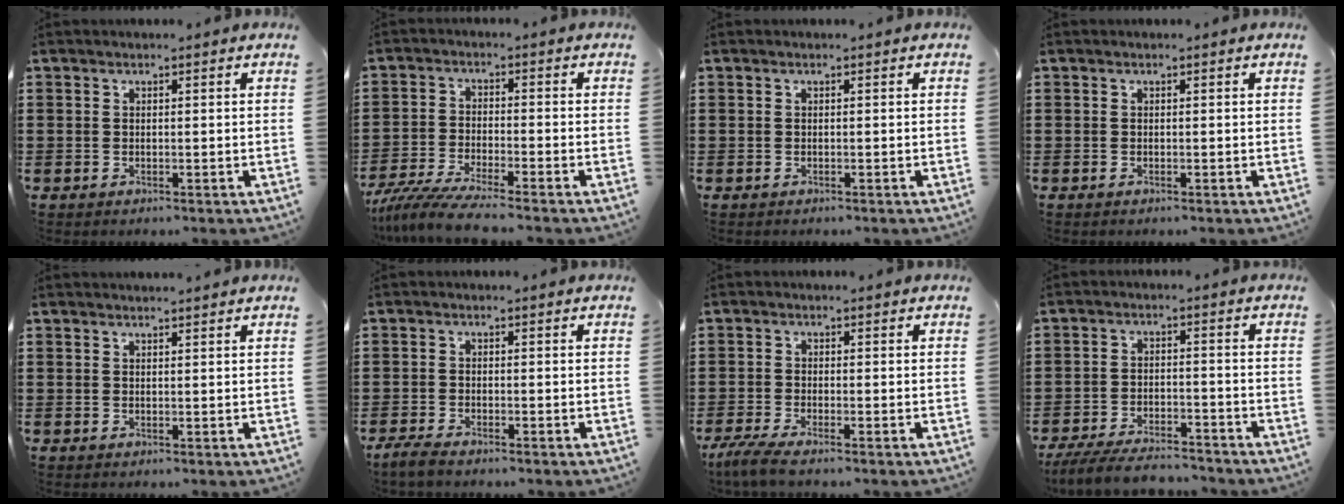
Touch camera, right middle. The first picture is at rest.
{"total": 6.3, "force": [-5.8, -0.2, 2.5], "torque": [-0.066, -0.020, -0.115]}
{"total": 0.0}
{"total": 0.0}
{"total": 0.8, "force": [0.8, -0.1, 0.1], "torque": [-0.003, -0.002, 0.015]}
{"total": 2.2, "force": [-2.0, 0.3, 1.0], "torque": [-0.033, -0.002, -0.043]}
{"total": 3.2, "force": [-2.7, 0.0, 1.7], "torque": [-0.053, -0.016, -0.058]}
{"total": 6.1, "force": [-5.7, 0.9, 2.0], "torque": [-0.040, -0.001, -0.110]}